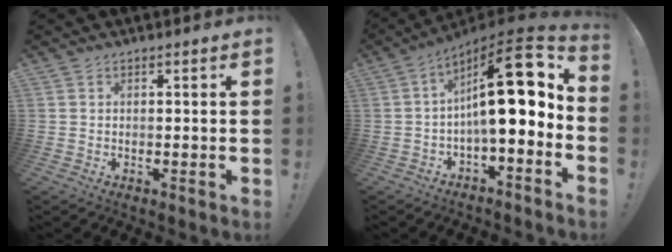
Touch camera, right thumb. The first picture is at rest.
{"total": 19.2, "force": [2.9, 5.6, 18.2], "torque": [-0.278, -0.013, 0.046]}